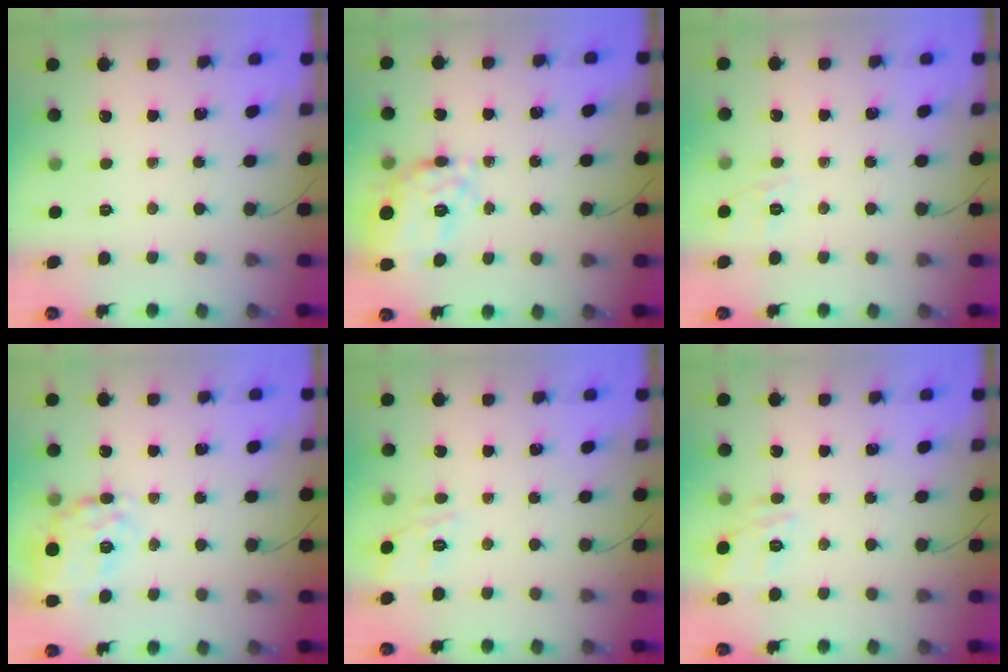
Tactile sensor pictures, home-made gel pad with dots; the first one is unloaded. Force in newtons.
{"total": 14.1, "press": 13.9, "slide": 2.4}
{"total": 1.7, "press": 0.4, "slide": 1.6}
{"total": 19.9, "press": 19.7, "slide": 3.0}
{"total": 9.4, "press": 9.3, "slide": 1.3}
{"total": 13.1, "press": 13.1, "slide": 0.5}